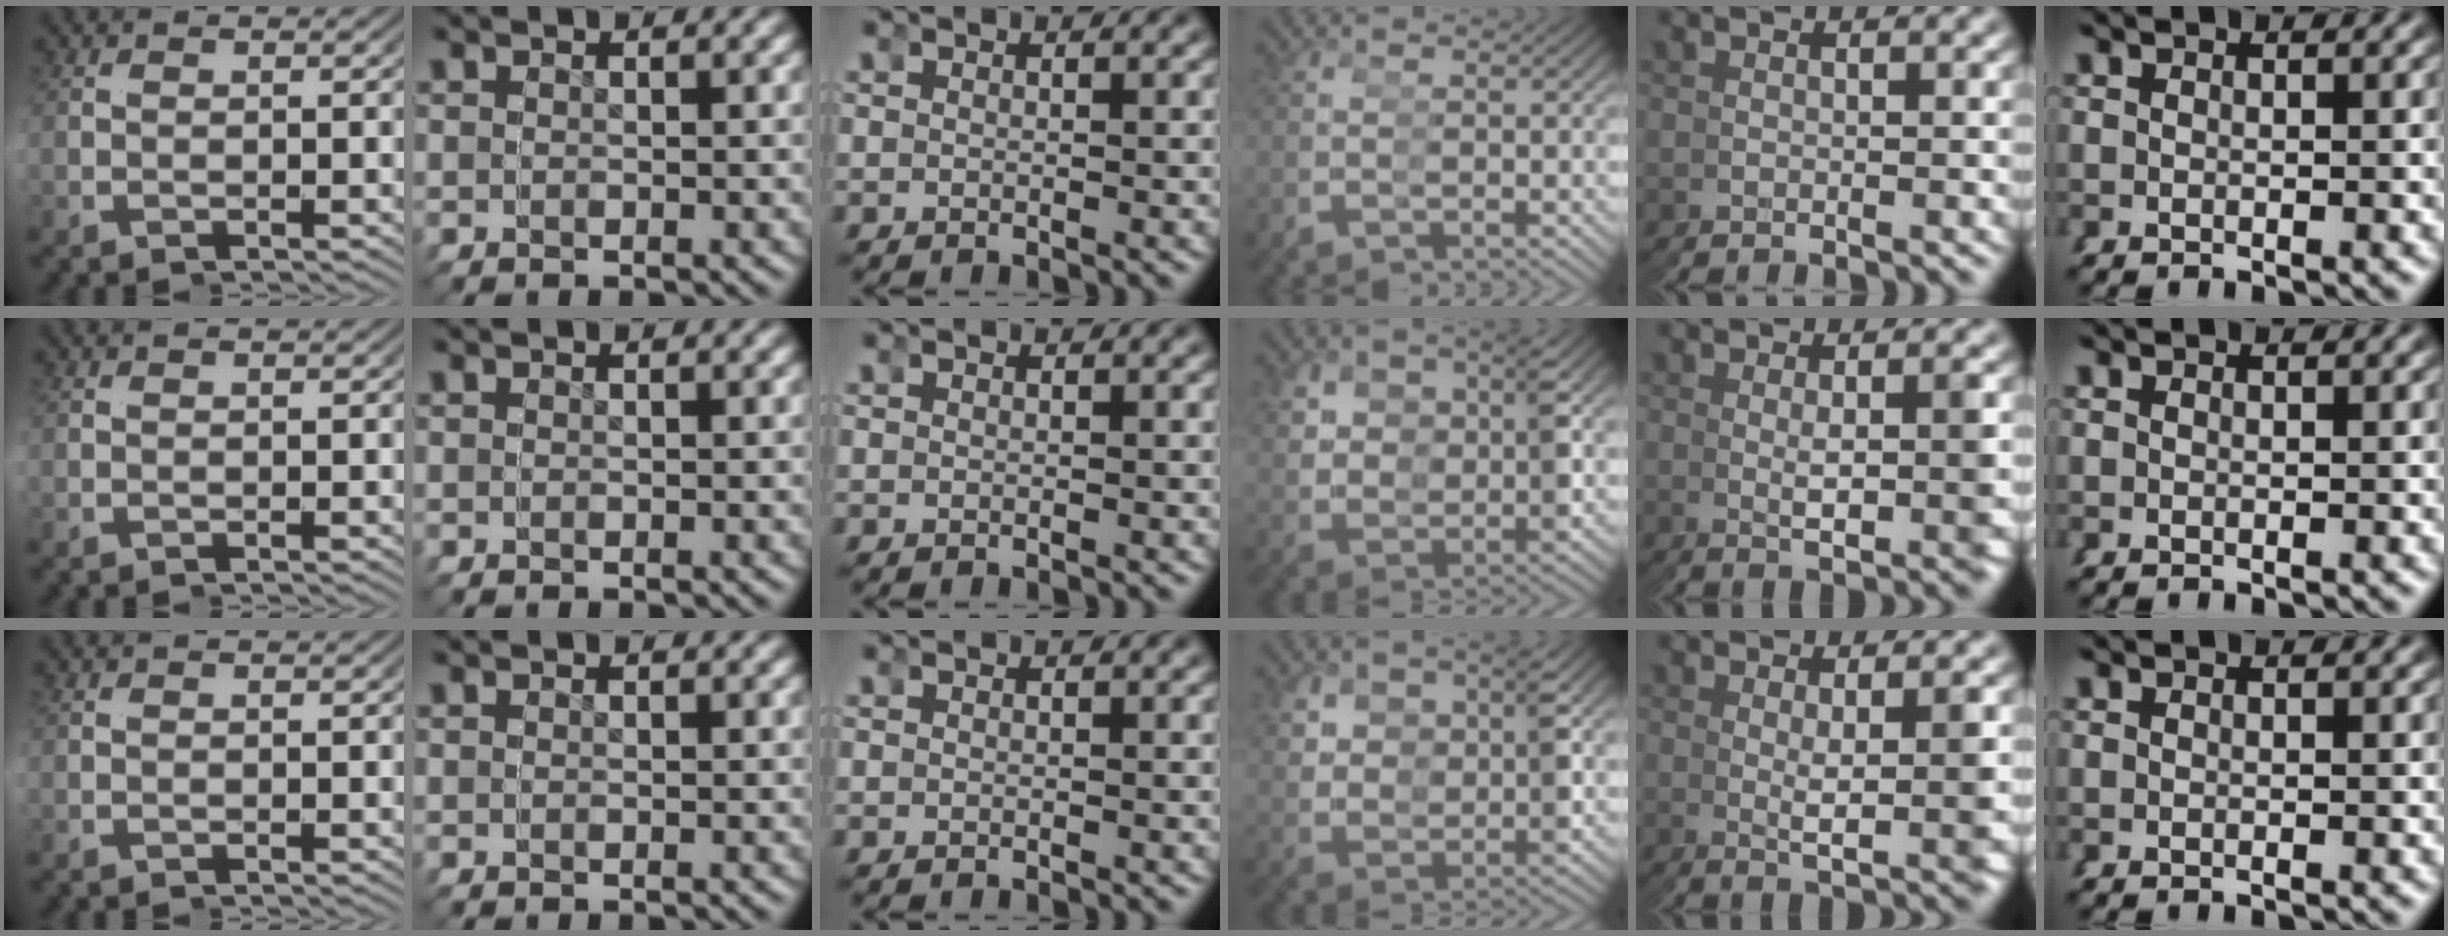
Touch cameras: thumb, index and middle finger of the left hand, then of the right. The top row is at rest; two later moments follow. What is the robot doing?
{"motion": "grasp_and_lifting", "object": "pipette"}